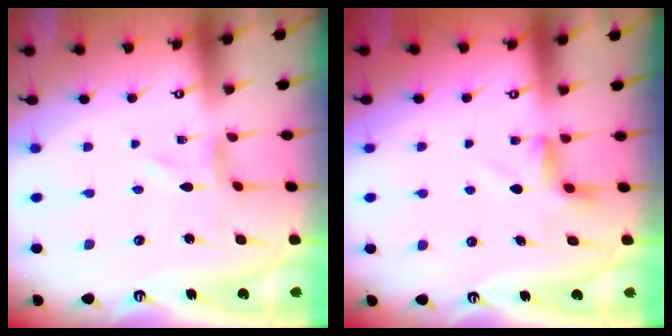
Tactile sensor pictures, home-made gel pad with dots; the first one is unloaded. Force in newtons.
{"total": 3.4, "press": 3.3, "slide": 0.9}